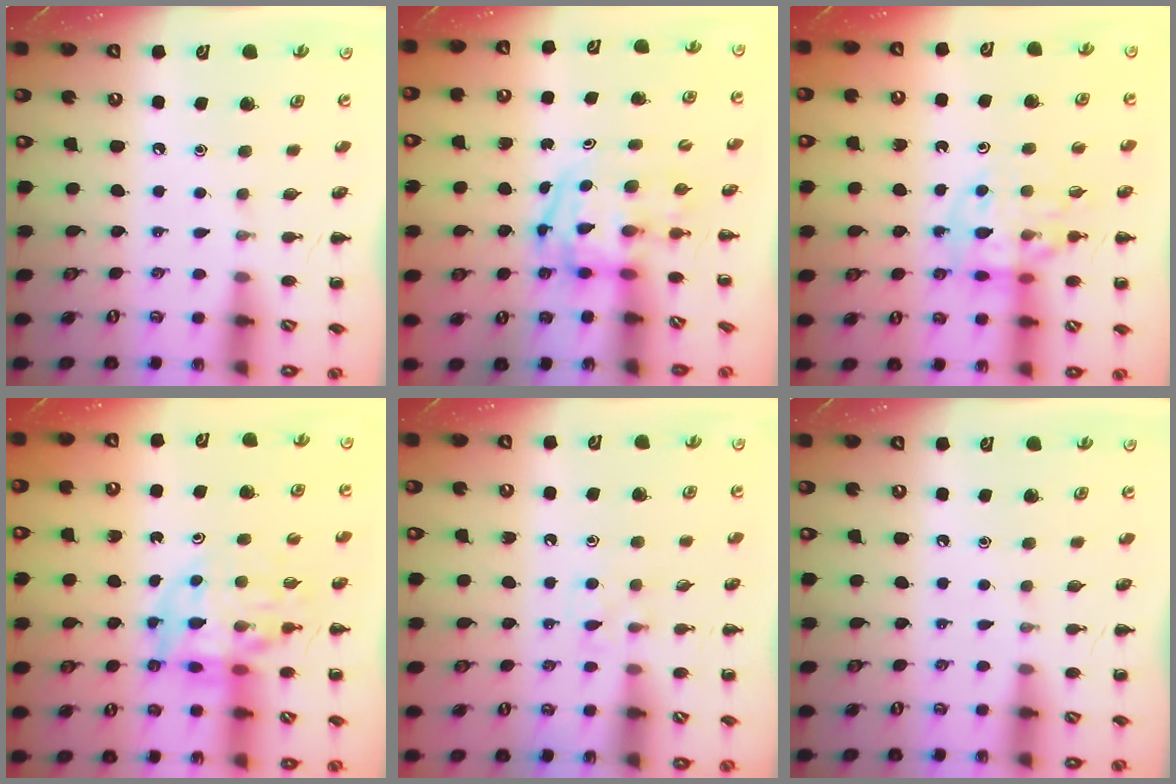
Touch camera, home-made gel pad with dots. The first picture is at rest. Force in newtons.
{"total": 3.9, "press": 3.8, "slide": 0.6}
{"total": 12.3, "press": 12.0, "slide": 2.9}
{"total": 10.5, "press": 10.0, "slide": 3.2}
{"total": 5.8, "press": 5.6, "slide": 1.6}
{"total": 0.0}